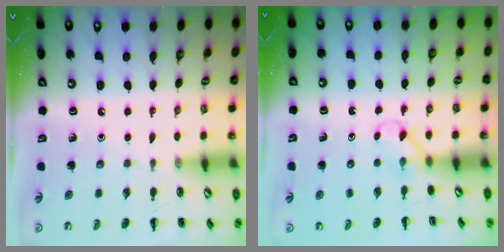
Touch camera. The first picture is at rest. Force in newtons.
{"total": 2.8, "press": 2.6, "slide": 1.0}